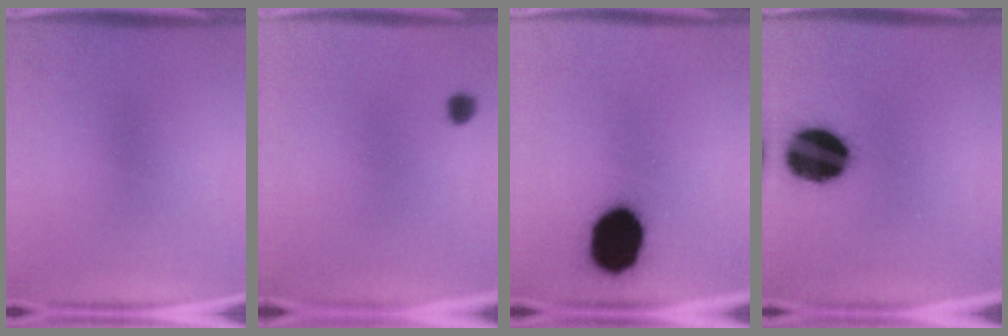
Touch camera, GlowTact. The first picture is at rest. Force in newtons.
{"total": 1.7}
{"total": 18.6}
{"total": 18.5}